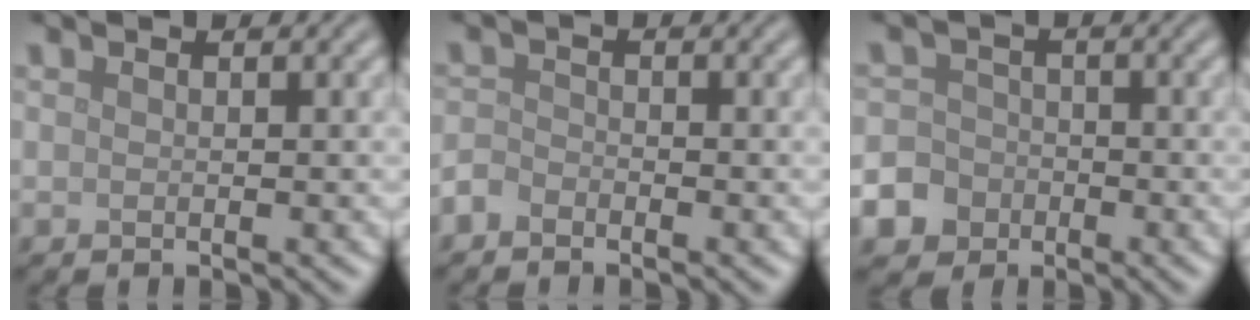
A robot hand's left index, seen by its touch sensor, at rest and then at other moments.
{"total": 1.5, "force": [-1.2, 0.7, 0.3], "torque": [-0.005, 0.003, -0.031]}
{"total": 7.4, "force": [-3.9, 6.1, 1.5], "torque": [-0.034, -0.025, -0.087]}